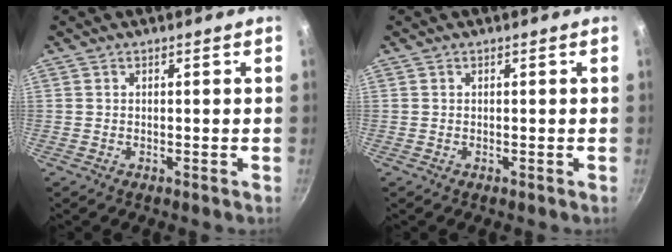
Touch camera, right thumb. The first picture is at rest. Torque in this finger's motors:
{"motor_torque": [-0.08, 0.08, -0.13, 0.06, 0.01]}